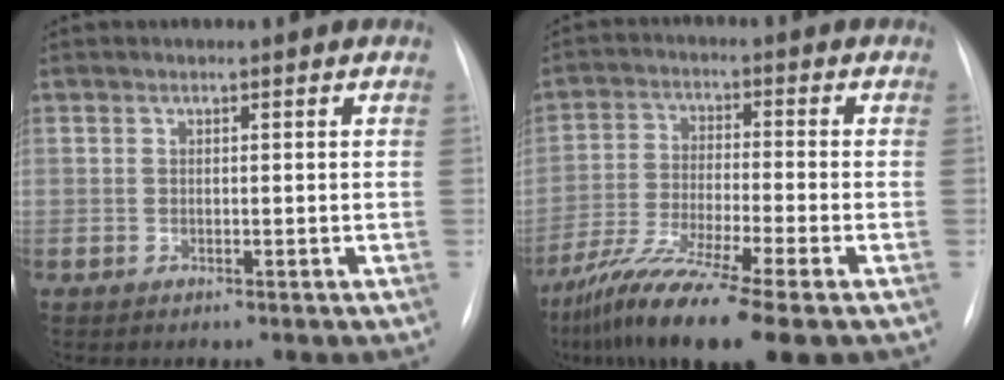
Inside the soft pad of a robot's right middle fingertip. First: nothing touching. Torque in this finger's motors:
{"motor_torque": [1.25, -0.88, 0.84, 0.21]}